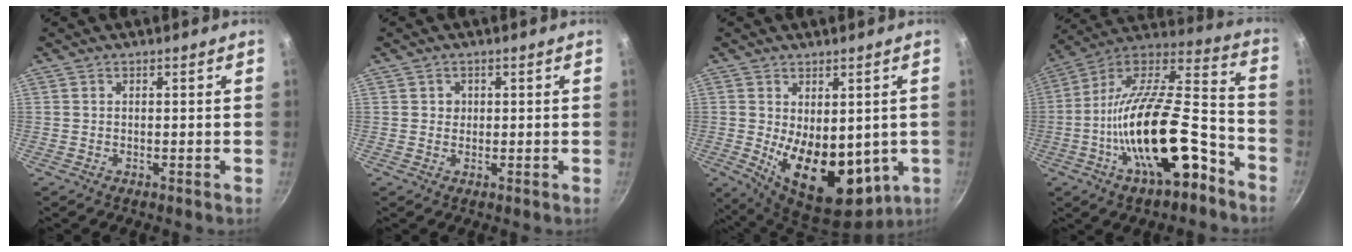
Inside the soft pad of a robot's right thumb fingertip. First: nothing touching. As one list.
[{"total": 1.5, "force": [0.3, 1.4, 0.3], "torque": [0.006, 0.001, 0.002]}, {"total": 16.1, "force": [-1.2, 9.4, 13.0], "torque": [-0.174, -0.036, 0.009]}, {"total": 26.0, "force": [-10.4, 10.4, 21.4], "torque": [-0.337, 0.059, -0.181]}]